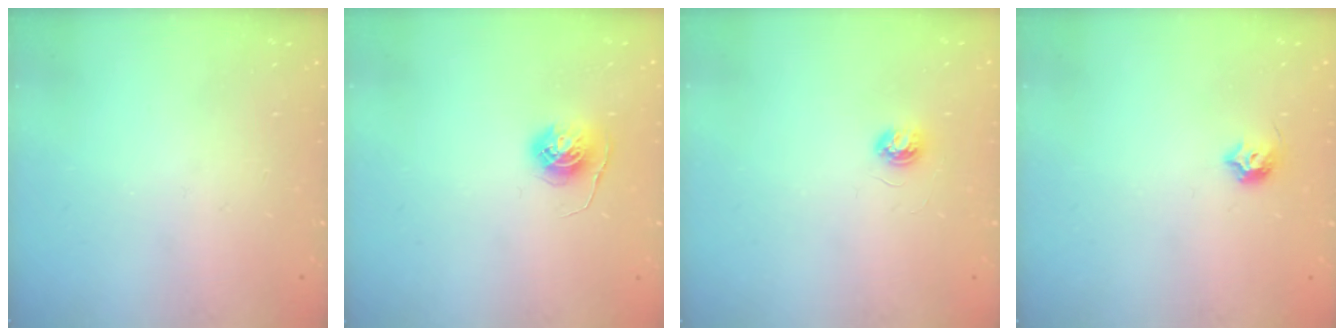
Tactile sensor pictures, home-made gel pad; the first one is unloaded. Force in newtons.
{"total": 6.1, "press": 6.0, "slide": 0.6}
{"total": 3.7, "press": 3.7, "slide": 0.5}
{"total": 6.2, "press": 6.1, "slide": 1.0}